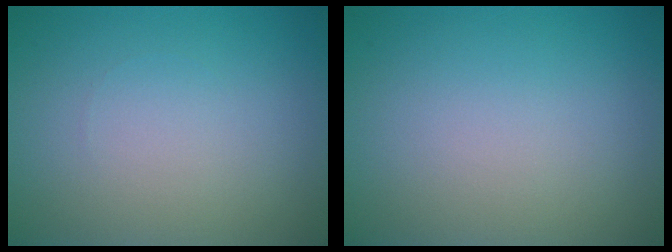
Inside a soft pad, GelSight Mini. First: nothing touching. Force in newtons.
{"total": 0.0}